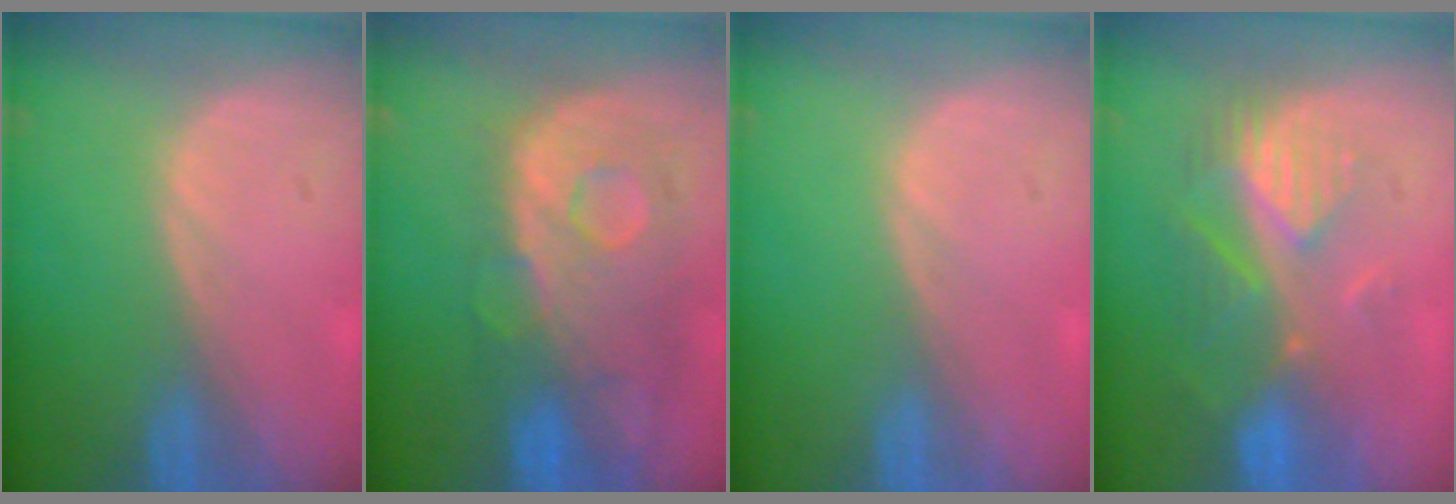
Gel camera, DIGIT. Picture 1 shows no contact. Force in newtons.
{"total": 11.2, "press": 9.7, "slide": 5.6}
{"total": 0.0}
{"total": 8.8, "press": 7.9, "slide": 3.8}